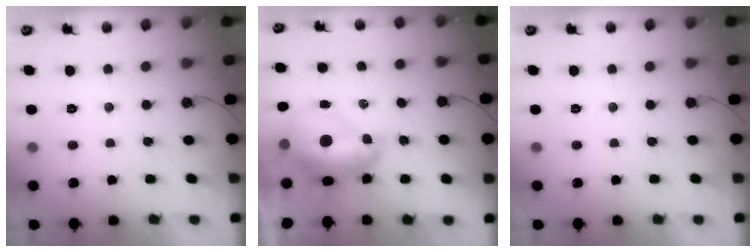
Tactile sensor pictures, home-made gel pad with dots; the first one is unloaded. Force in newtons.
{"total": 12.0, "press": 11.9, "slide": 1.2}
{"total": 0.0}